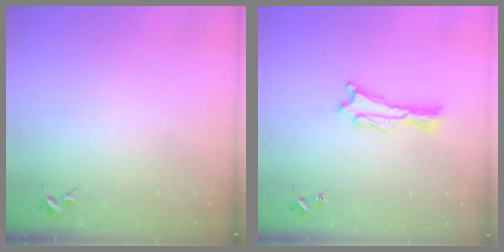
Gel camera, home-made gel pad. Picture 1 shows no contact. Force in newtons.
{"total": 0.9, "press": 0.9, "slide": 0.2}